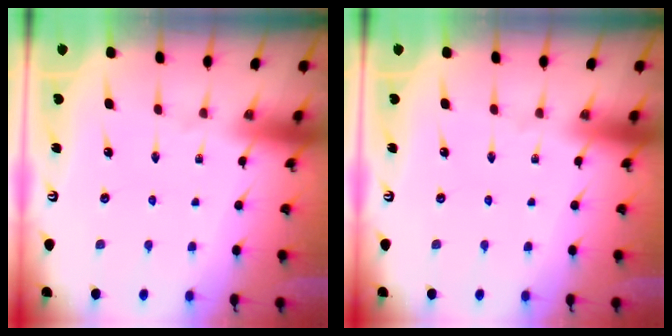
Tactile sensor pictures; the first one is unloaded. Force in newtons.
{"total": 0.0}